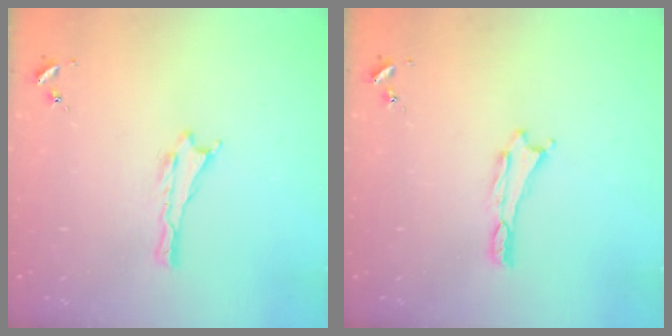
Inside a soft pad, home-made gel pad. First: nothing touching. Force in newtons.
{"total": 0.0}